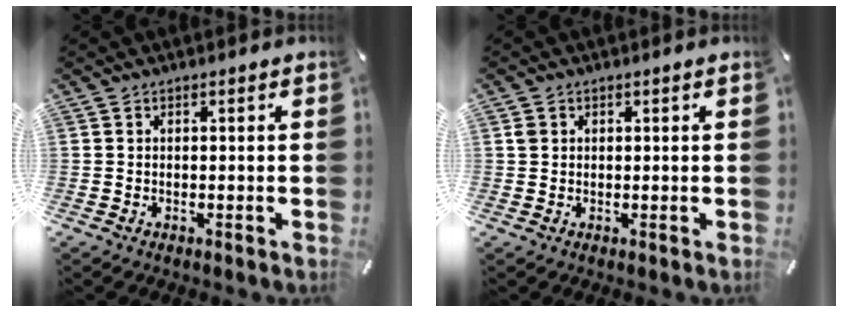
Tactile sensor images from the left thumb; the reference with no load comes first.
{"total": 1.4, "force": [0.4, 1.3, 0.4], "torque": [-0.001, 0.001, 0.005]}